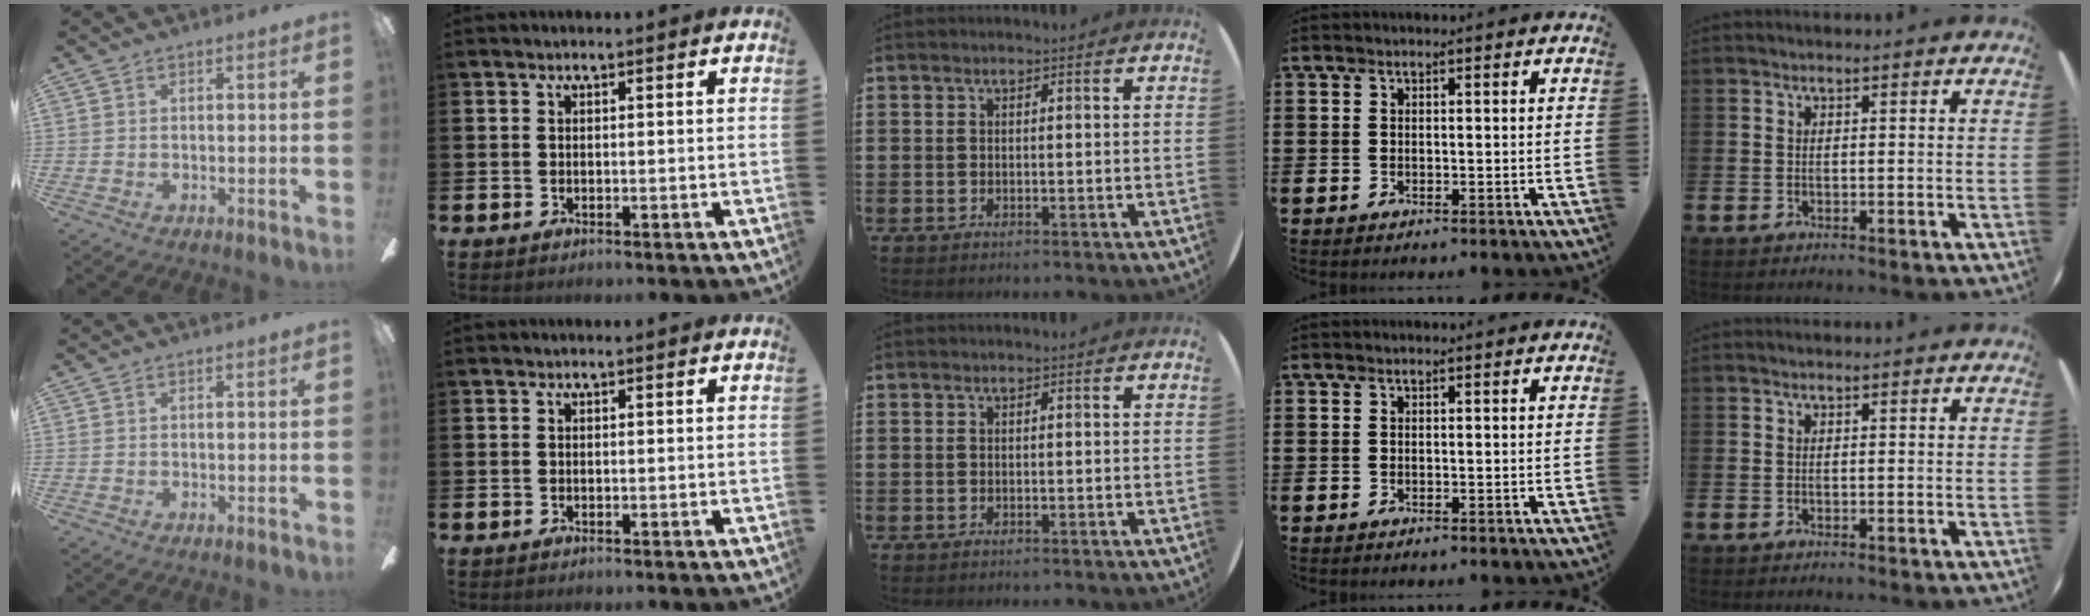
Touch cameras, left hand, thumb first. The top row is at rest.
{}